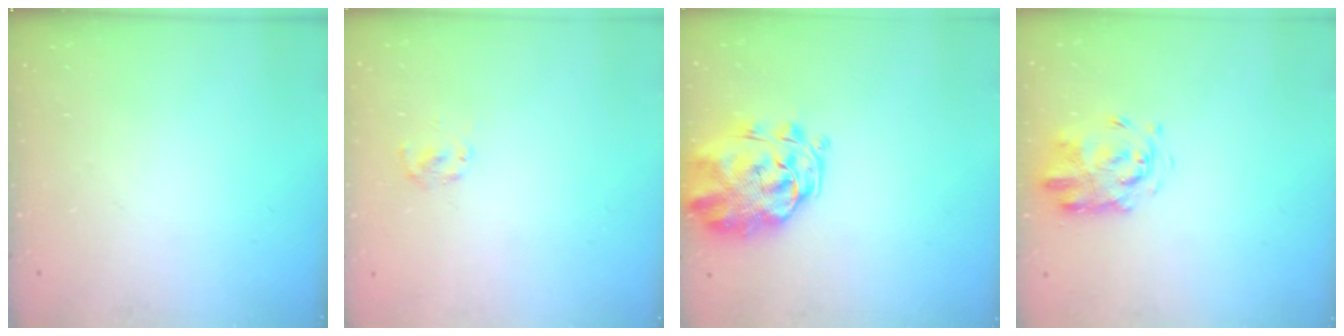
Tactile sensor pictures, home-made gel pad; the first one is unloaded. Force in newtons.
{"total": 2.0, "press": 1.8, "slide": 0.7}
{"total": 3.4, "press": 3.0, "slide": 1.6}
{"total": 3.6, "press": 3.5, "slide": 0.9}